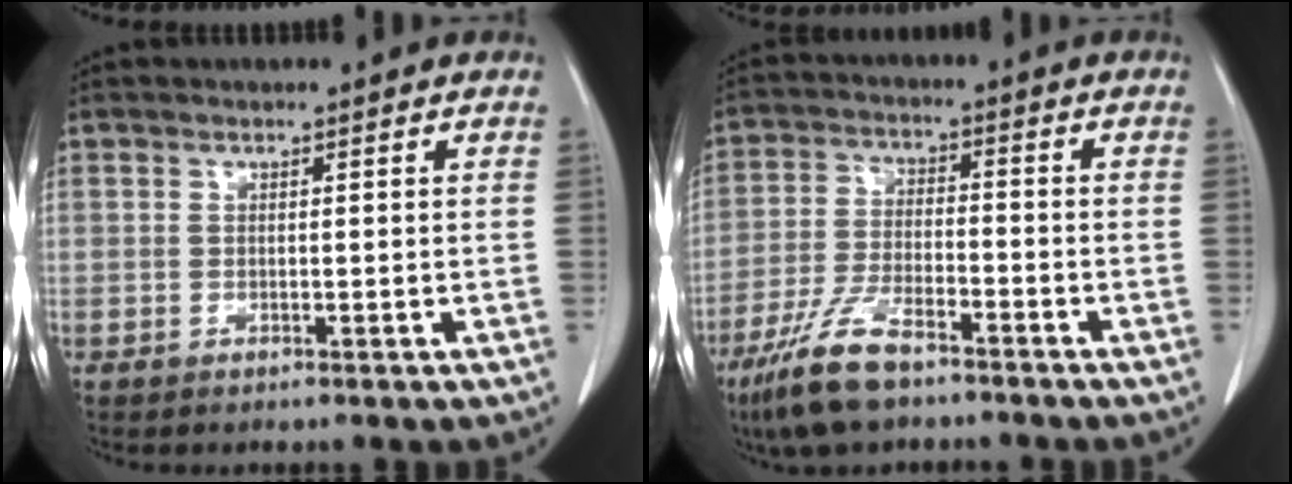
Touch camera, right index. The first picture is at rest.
{"total": 9.7, "force": [-6.9, 2.5, 6.3], "torque": [-0.137, -0.018, -0.132]}